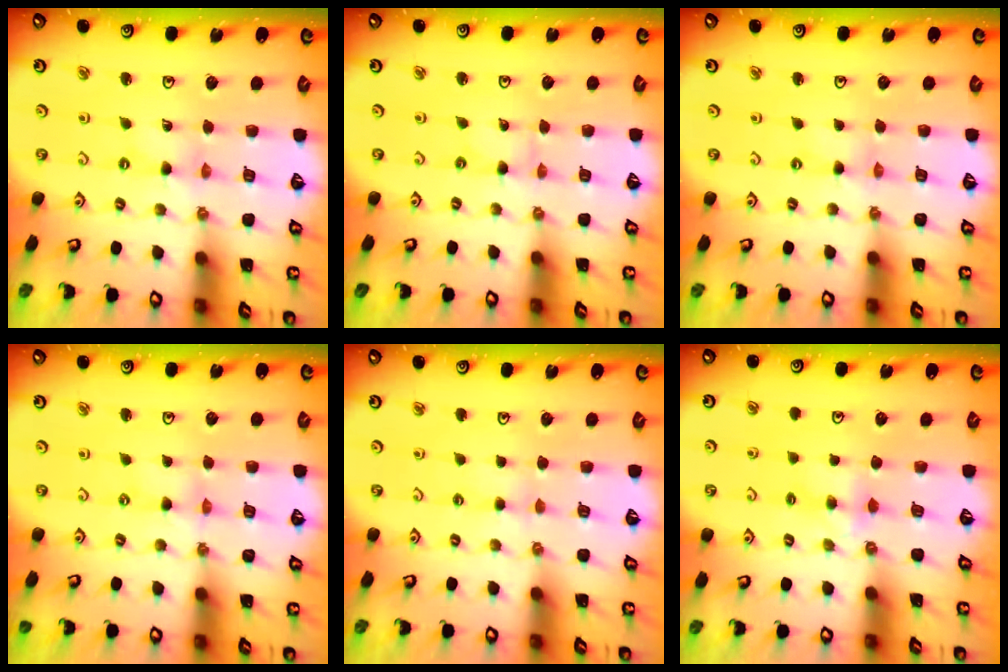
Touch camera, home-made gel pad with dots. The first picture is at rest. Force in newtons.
{"total": 0.0}
{"total": 0.0}
{"total": 0.0}
{"total": 1.9, "press": 1.9, "slide": 0.4}
{"total": 4.2, "press": 4.1, "slide": 0.6}